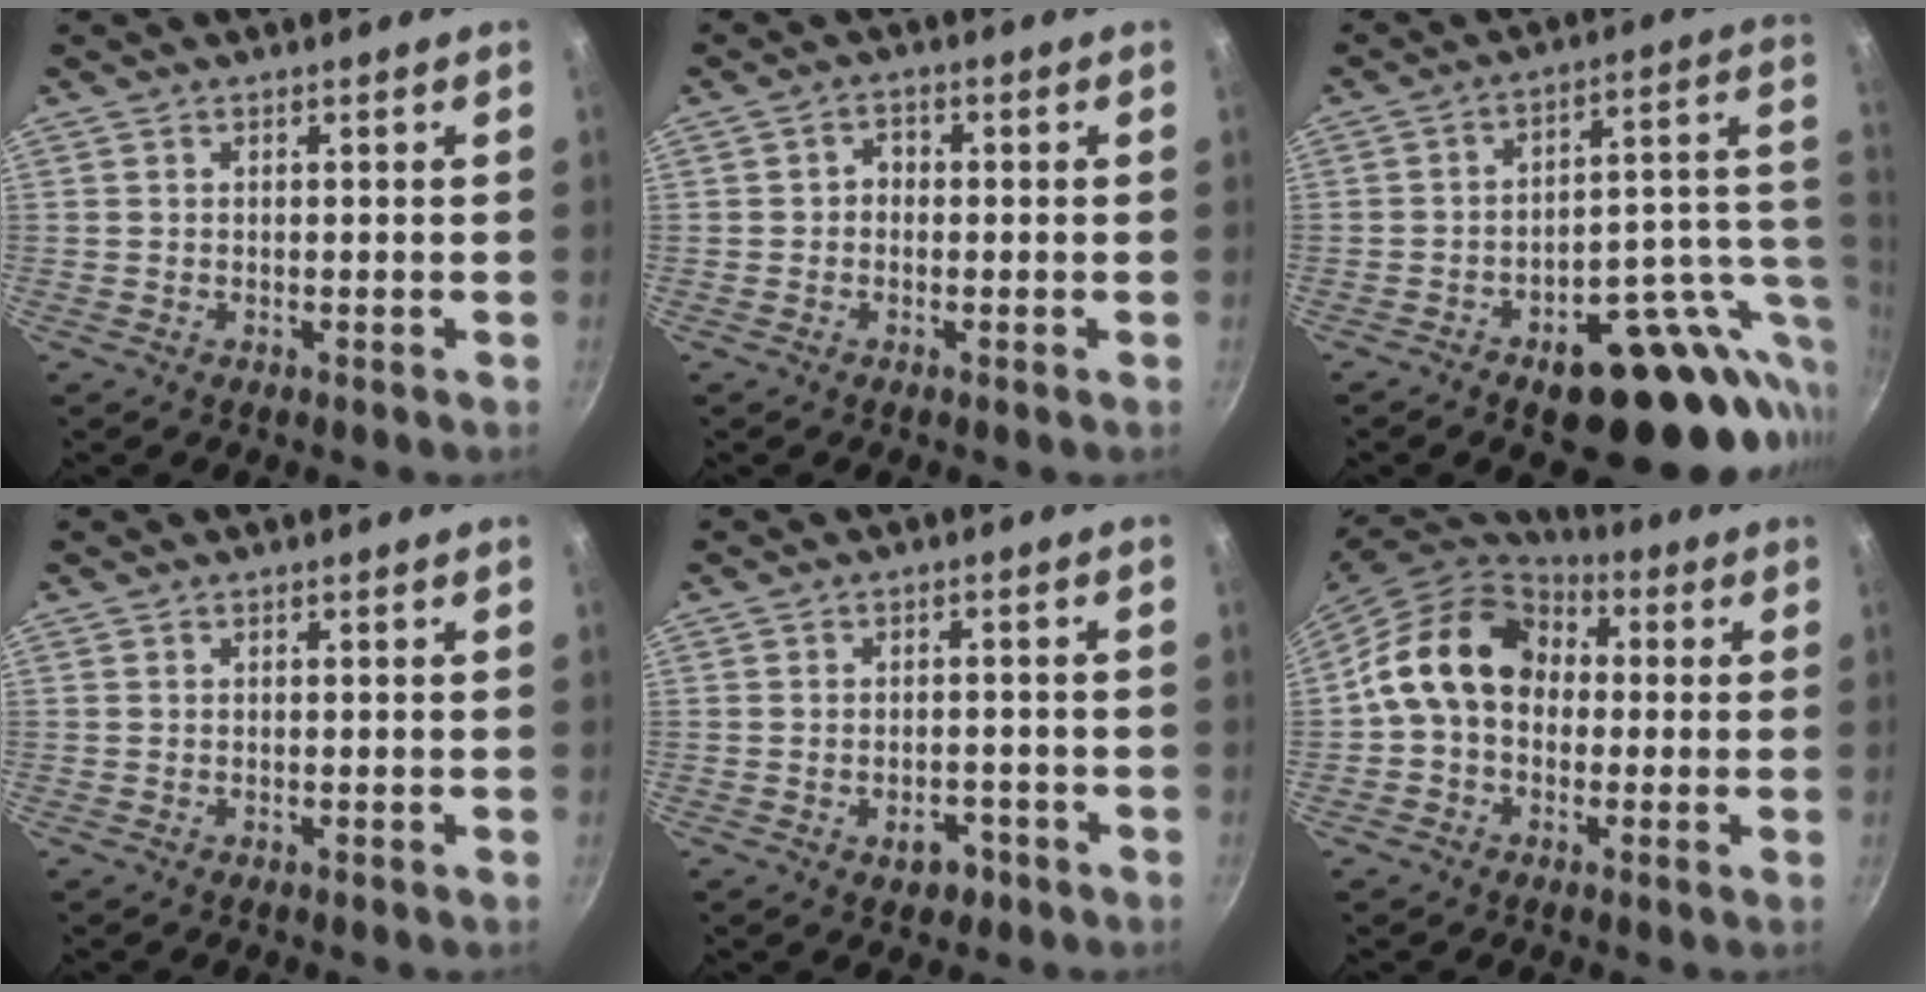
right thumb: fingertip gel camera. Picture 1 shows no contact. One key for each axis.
{"total": 2.3, "fx": -0.4, "fy": 1.9, "fz": 1.2, "tx": -0.009, "ty": 0.010, "tz": -0.010}
{"total": 23.7, "fx": -7.1, "fy": 11.8, "fz": 19.3, "tx": -0.203, "ty": 0.030, "tz": -0.087}
{"total": 0.0}
{"total": 3.9, "fx": -2.0, "fy": 2.5, "fz": 2.2, "tx": -0.018, "ty": 0.017, "tz": -0.023}
{"total": 14.7, "fx": 1.1, "fy": 11.4, "fz": 9.2, "tx": -0.130, "ty": 0.035, "tz": 0.001}